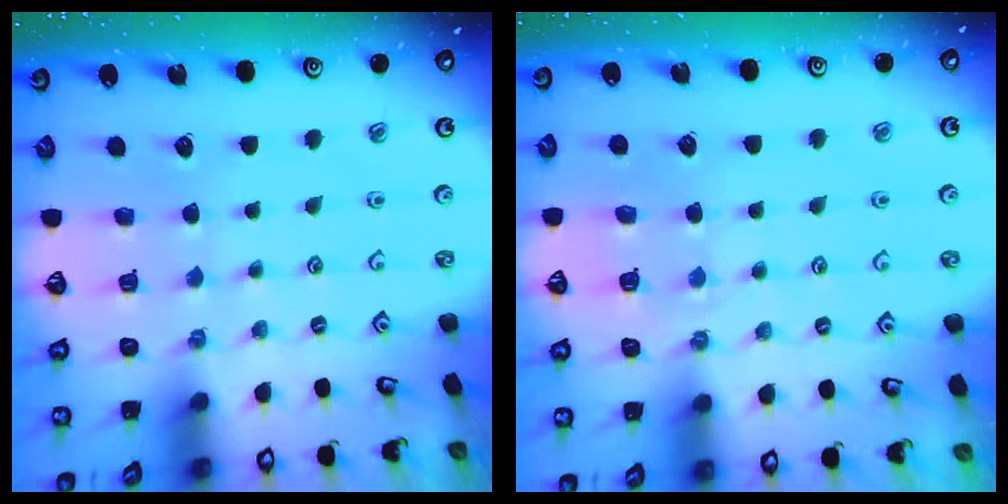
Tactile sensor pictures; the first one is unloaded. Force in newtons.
{"total": 4.8, "press": 4.8, "slide": 0.5}